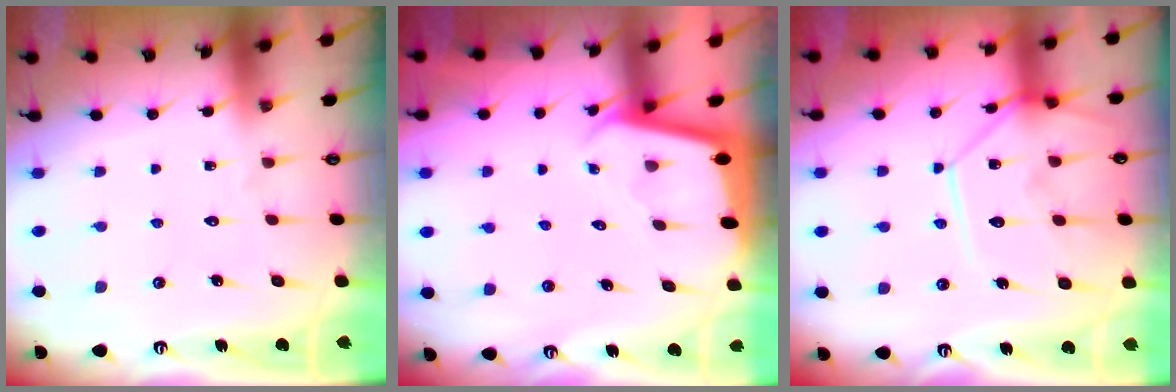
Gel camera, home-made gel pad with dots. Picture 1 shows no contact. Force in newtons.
{"total": 1.8, "press": 1.8, "slide": 0.2}
{"total": 12.3, "press": 12.2, "slide": 1.5}